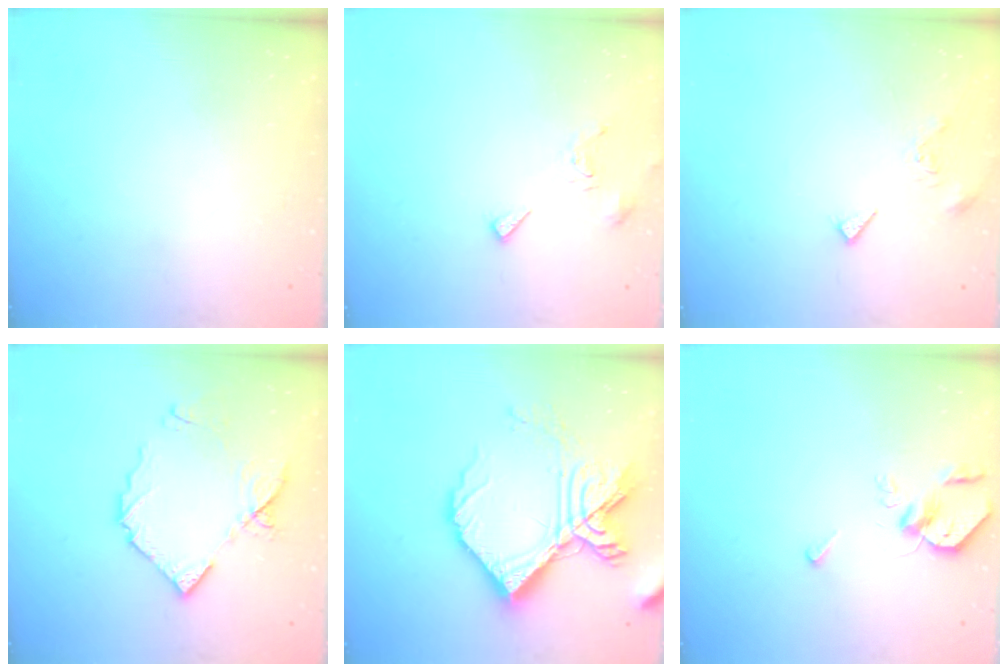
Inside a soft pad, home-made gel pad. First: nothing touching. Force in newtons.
{"total": 6.0, "press": 6.0, "slide": 0.4}
{"total": 3.0, "press": 2.9, "slide": 0.4}
{"total": 11.8, "press": 11.7, "slide": 1.2}
{"total": 24.0, "press": 23.8, "slide": 2.9}
{"total": 6.1, "press": 6.1, "slide": 0.5}